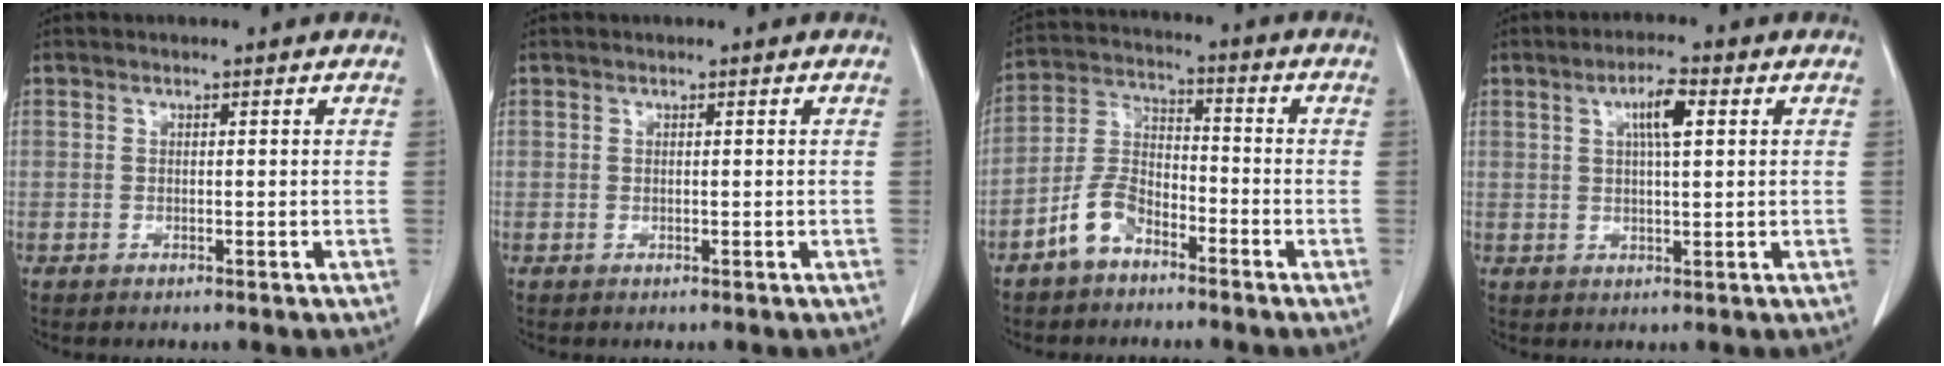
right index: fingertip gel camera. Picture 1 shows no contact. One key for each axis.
{"total": 0.0}
{"total": 8.0, "fx": -5.0, "fy": 4.2, "fz": 4.6, "tx": -0.110, "ty": 0.018, "tz": -0.101}
{"total": 5.4, "fx": 1.8, "fy": 1.2, "fz": 4.9, "tx": -0.092, "ty": 0.006, "tz": 0.033}